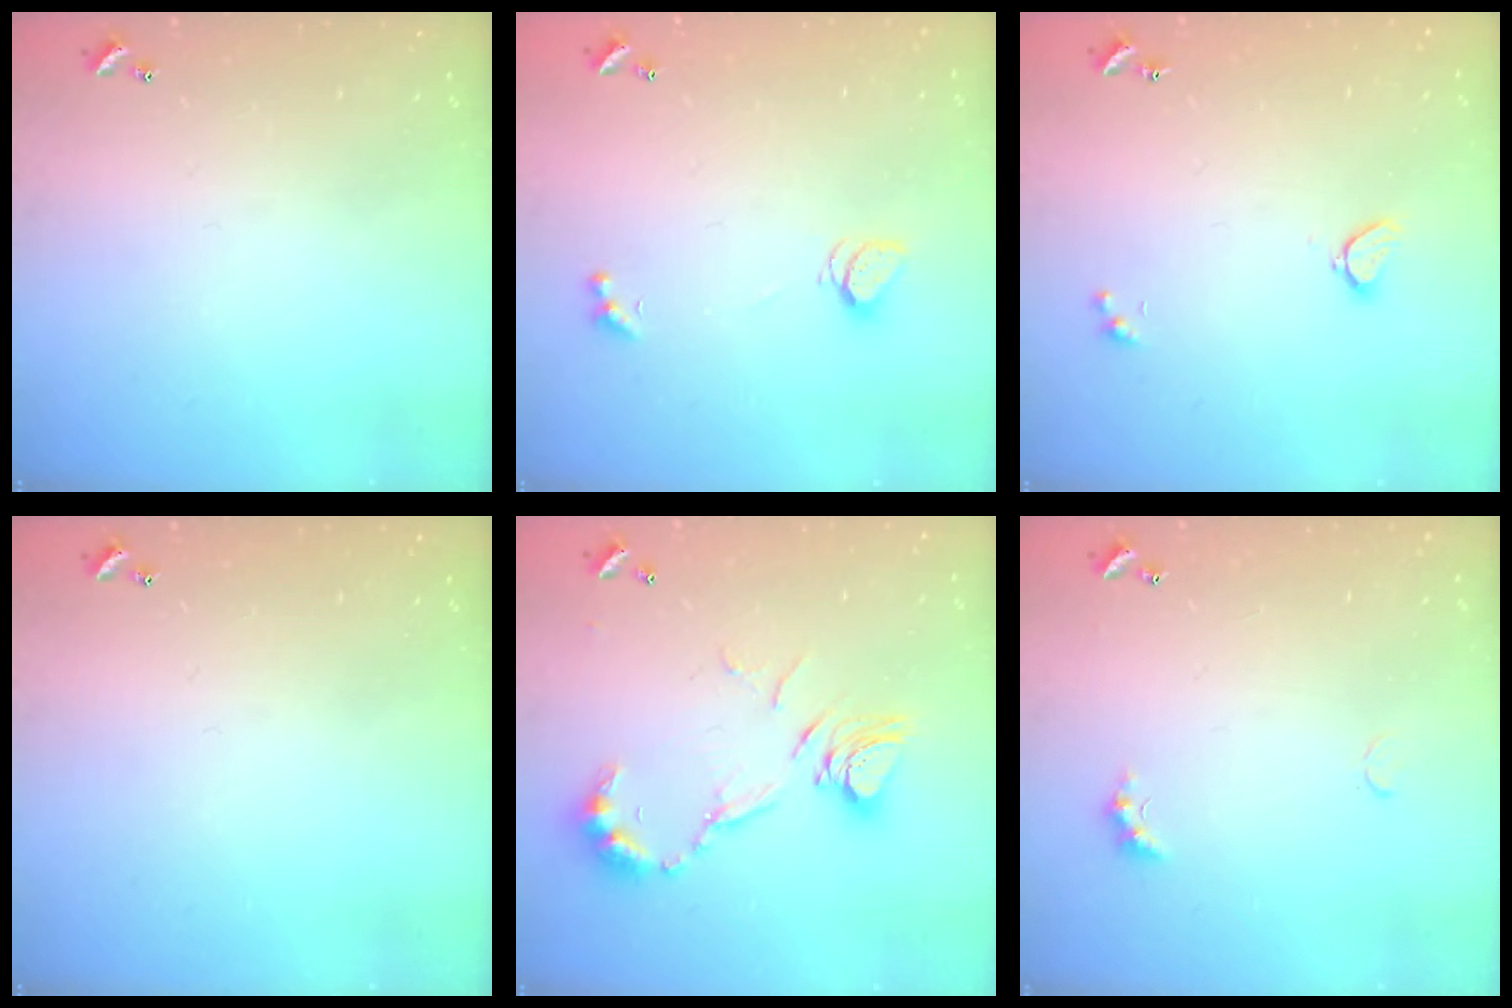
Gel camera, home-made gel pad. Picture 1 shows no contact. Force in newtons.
{"total": 2.2, "press": 2.1, "slide": 0.5}
{"total": 1.9, "press": 1.9, "slide": 0.3}
{"total": 0.0}
{"total": 11.8, "press": 11.8, "slide": 1.4}
{"total": 2.6, "press": 2.5, "slide": 0.7}